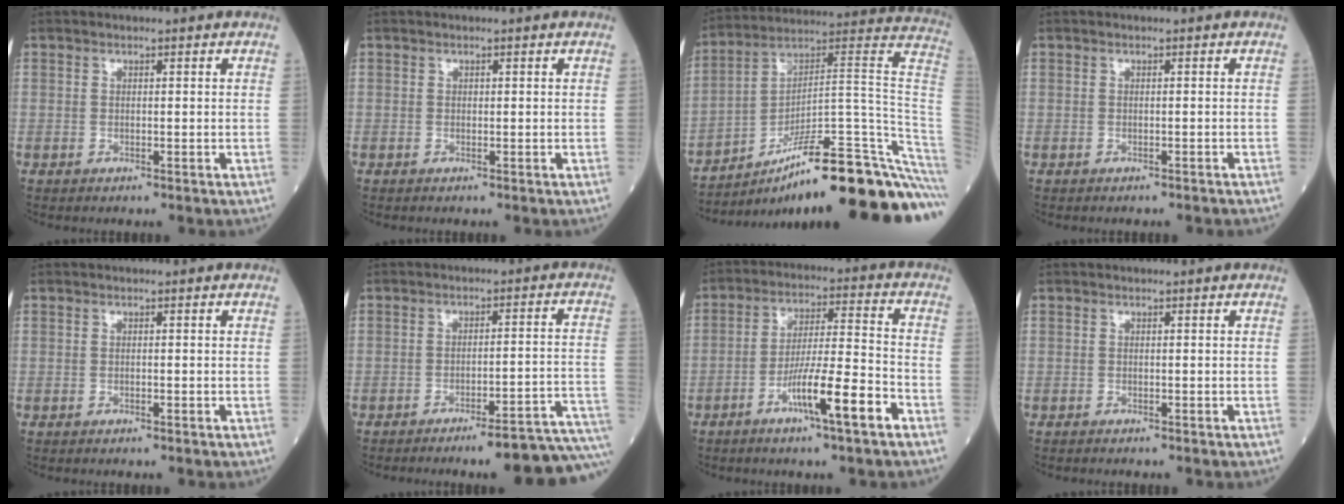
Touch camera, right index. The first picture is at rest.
{"total": 0.0}
{"total": 28.3, "force": [-19.8, 1.8, 20.1], "torque": [-0.171, 0.036, -0.292]}
{"total": 1.2, "force": [-1.2, 0.0, 0.4], "torque": [-0.008, -0.001, -0.012]}
{"total": 0.0}
{"total": 13.1, "force": [-11.1, -0.9, 6.9], "torque": [-0.032, 0.022, -0.141]}
{"total": 10.7, "force": [-5.5, 0.2, 9.2], "torque": [-0.161, 0.001, -0.097]}
{"total": 0.8, "force": [-0.8, 0.1, 0.3], "torque": [-0.002, -0.001, -0.010]}